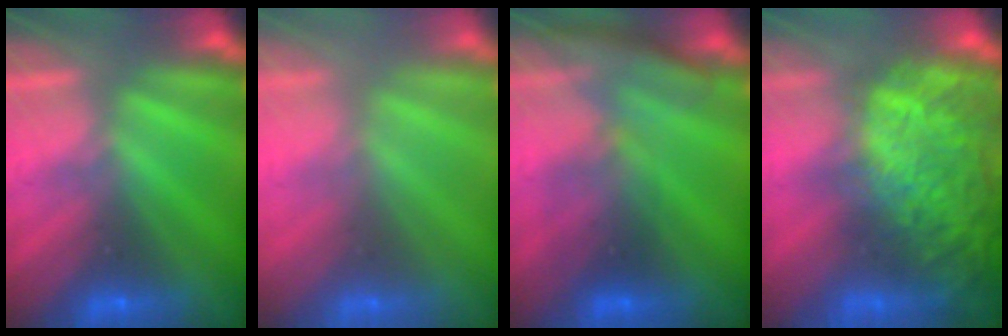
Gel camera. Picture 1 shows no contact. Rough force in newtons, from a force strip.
{"total": 3.0}
{"total": 2.9}
{"total": 7.8}